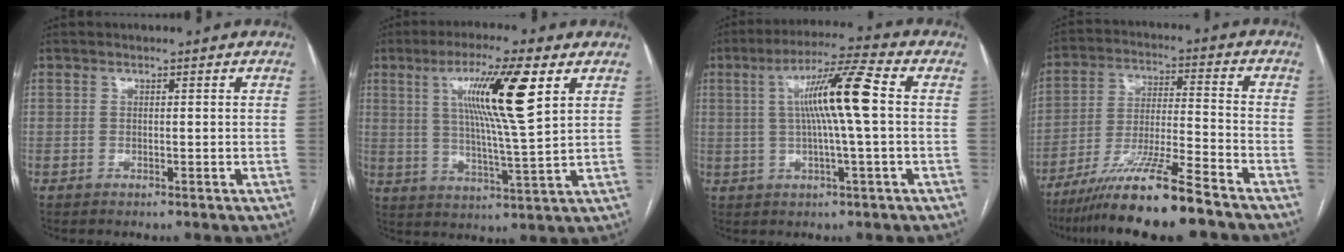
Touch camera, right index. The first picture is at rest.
{"total": 13.0, "force": [5.0, -0.2, 12.0], "torque": [-0.212, 0.004, 0.087]}
{"total": 10.7, "force": [1.2, -0.5, 10.6], "torque": [-0.188, 0.013, 0.018]}
{"total": 14.1, "force": [-10.9, -0.3, 9.0], "torque": [-0.167, -0.026, -0.192]}